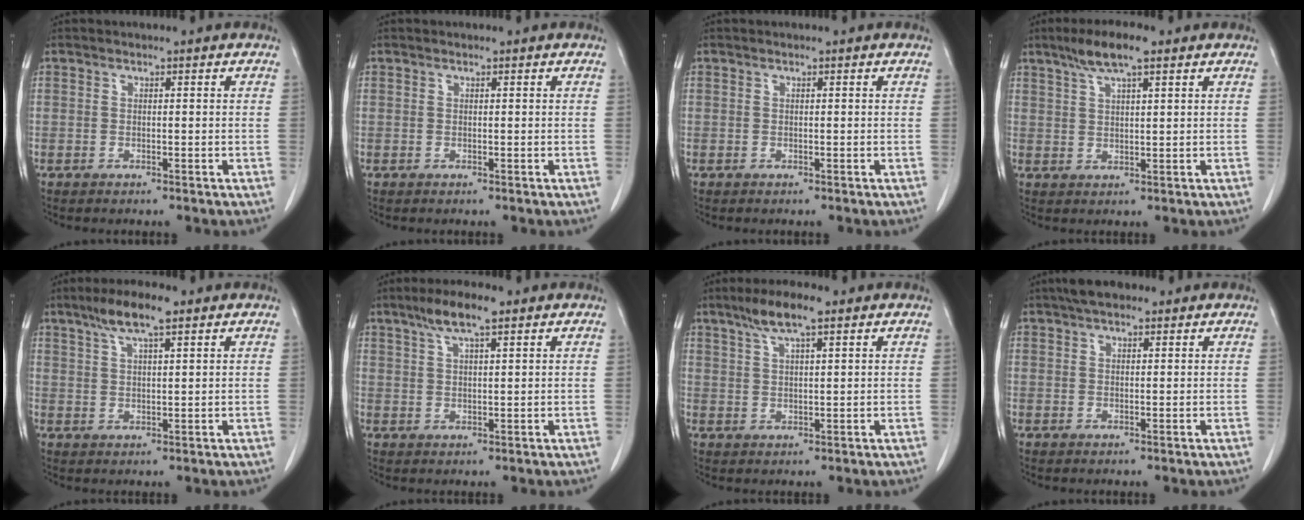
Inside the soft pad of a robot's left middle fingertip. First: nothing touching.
{"total": 0.0}
{"total": 0.0}
{"total": 6.1, "force": [4.1, 0.9, 4.5], "torque": [-0.090, 0.011, 0.074]}
{"total": 6.5, "force": [4.3, 1.0, 4.8], "torque": [-0.097, 0.011, 0.078]}
{"total": 5.9, "force": [3.9, 0.9, 4.3], "torque": [-0.088, 0.010, 0.070]}
{"total": 6.0, "force": [4.0, 0.8, 4.5], "torque": [-0.091, 0.010, 0.073]}
{"total": 4.3, "force": [3.2, 1.5, 2.4], "torque": [-0.046, 0.019, 0.054]}